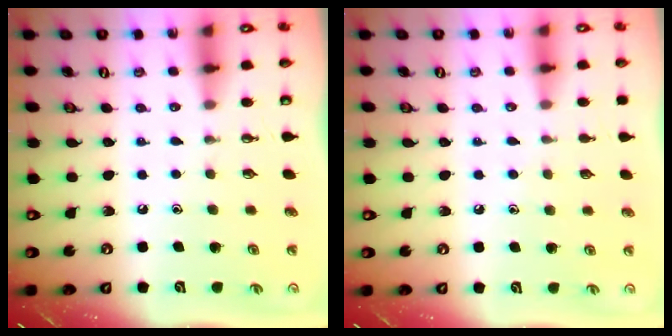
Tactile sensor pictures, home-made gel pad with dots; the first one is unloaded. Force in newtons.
{"total": 4.0, "press": 4.0, "slide": 0.4}